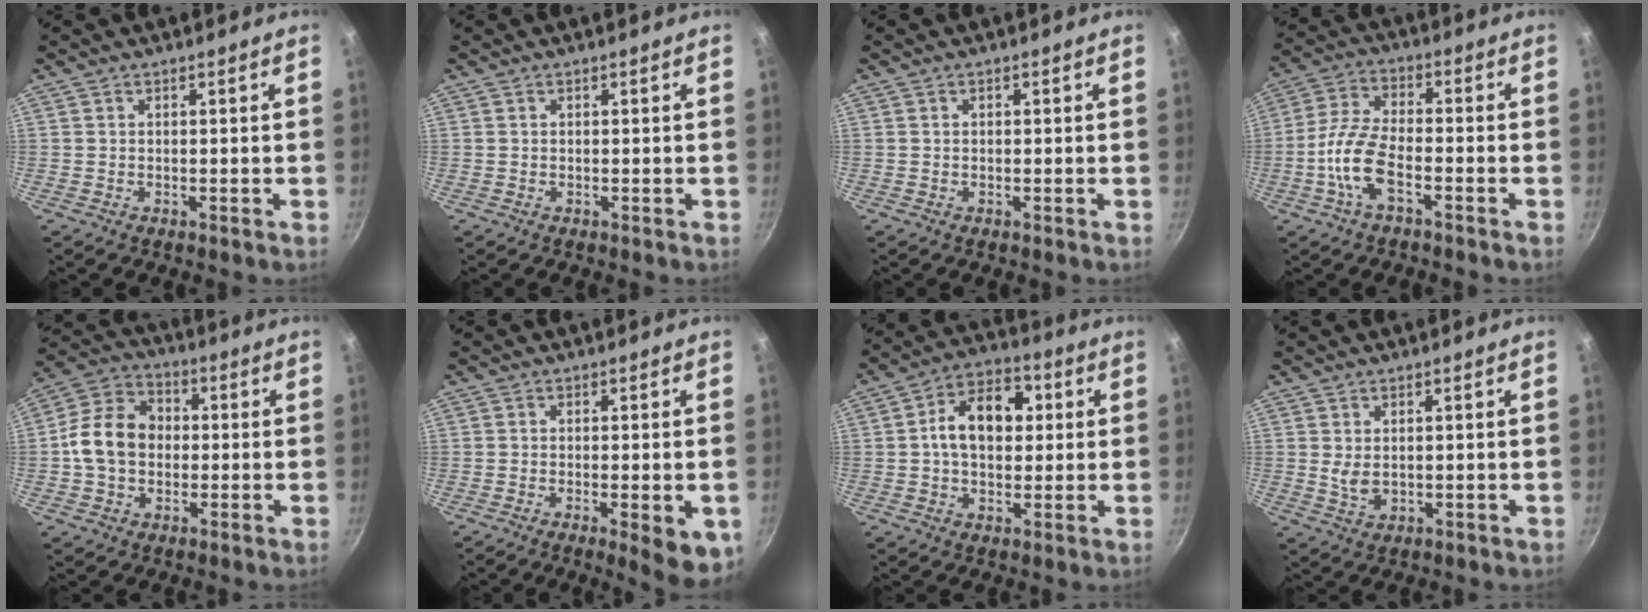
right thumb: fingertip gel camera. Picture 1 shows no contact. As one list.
[{"total": 0.0}, {"total": 0.0}, {"total": 9.5, "force": [-3.4, 4.2, 7.8], "torque": [-0.169, 0.032, -0.069]}, {"total": 12.1, "force": [-0.4, 9.6, 7.5], "torque": [-0.124, 0.034, -0.017]}, {"total": 8.6, "force": [-3.1, 2.4, 7.7], "torque": [-0.091, -0.006, -0.036]}, {"total": 12.2, "force": [1.6, 8.0, 9.0], "torque": [-0.126, 0.020, 0.018]}, {"total": 2.8, "force": [0.5, 1.8, 2.1], "torque": [-0.034, -0.008, 0.017]}]